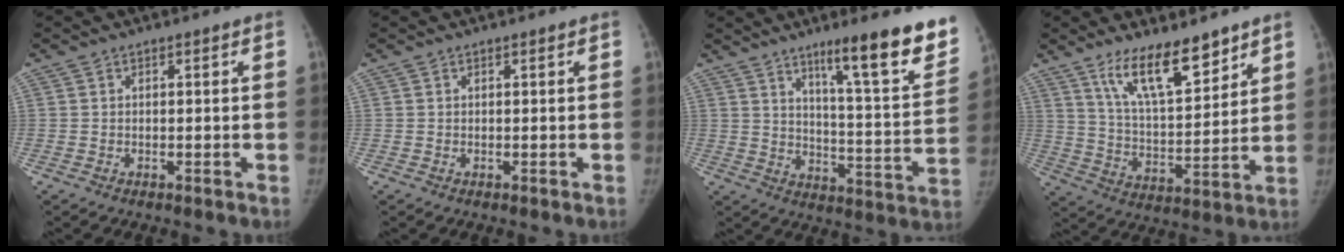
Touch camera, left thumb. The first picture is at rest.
{"total": 0.0}
{"total": 19.6, "force": [12.3, 2.7, 14.9], "torque": [-0.174, -0.070, 0.187]}
{"total": 13.9, "force": [9.8, 4.4, 8.9], "torque": [-0.127, -0.064, 0.183]}